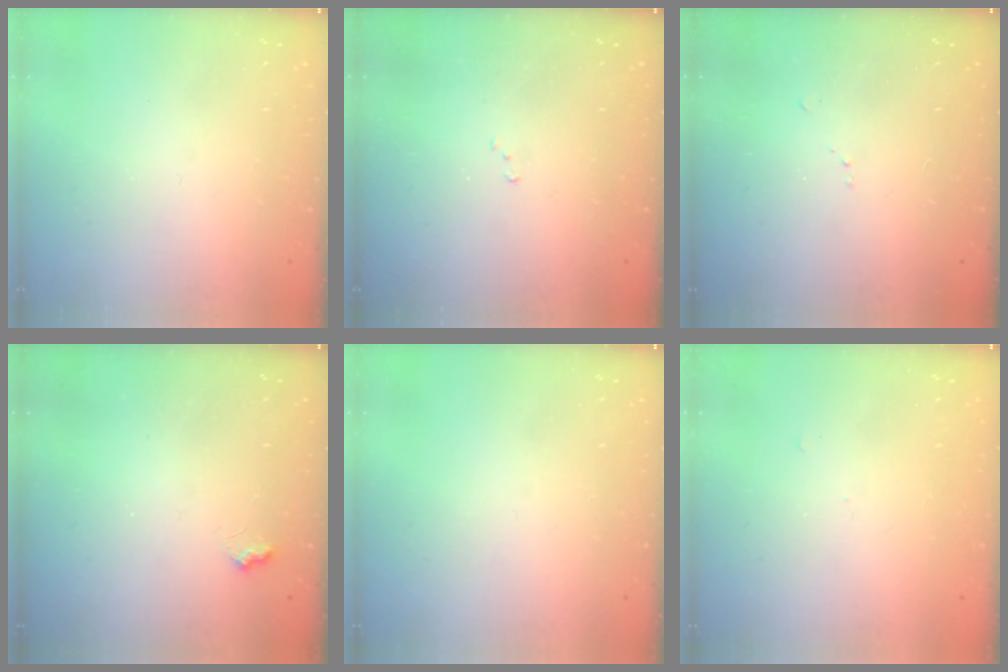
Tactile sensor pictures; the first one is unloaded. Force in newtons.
{"total": 5.4, "press": 5.4, "slide": 0.9}
{"total": 6.4, "press": 6.4, "slide": 0.8}
{"total": 4.3, "press": 4.2, "slide": 0.7}
{"total": 0.0}
{"total": 3.6, "press": 3.6, "slide": 0.4}